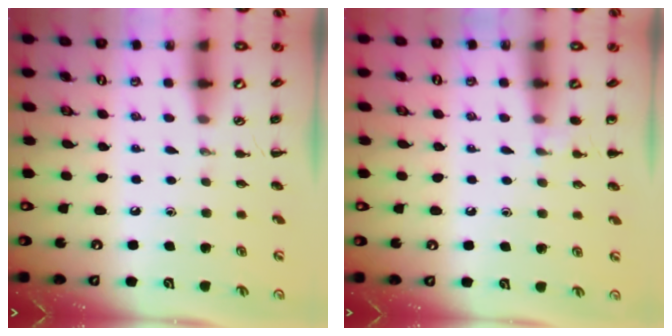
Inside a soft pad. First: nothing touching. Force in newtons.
{"total": 4.7, "press": 4.5, "slide": 1.3}